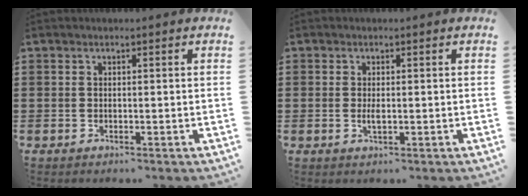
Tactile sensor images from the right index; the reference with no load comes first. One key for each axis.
{"total": 1.6, "fx": -0.2, "fy": 0.6, "fz": 1.4, "tx": -0.035, "ty": -0.004, "tz": -0.006}